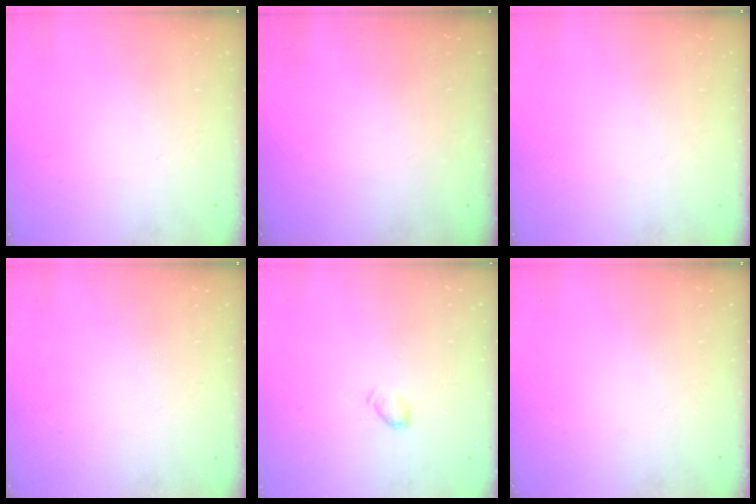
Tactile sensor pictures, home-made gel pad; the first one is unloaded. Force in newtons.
{"total": 0.0}
{"total": 0.0}
{"total": 0.0}
{"total": 5.3, "press": 5.2, "slide": 0.7}
{"total": 0.0}